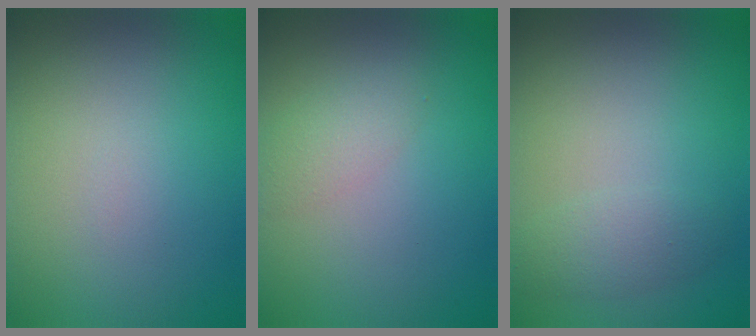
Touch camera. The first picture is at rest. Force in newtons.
{"total": 1.7, "press": 1.7, "slide": 0.1}
{"total": 2.0, "press": 2.0, "slide": 0.1}